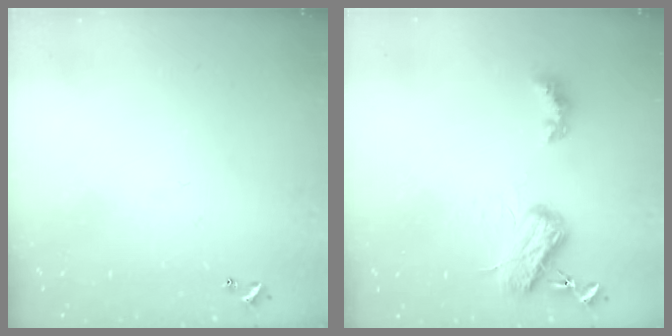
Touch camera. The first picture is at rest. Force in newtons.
{"total": 5.3, "press": 5.2, "slide": 0.8}